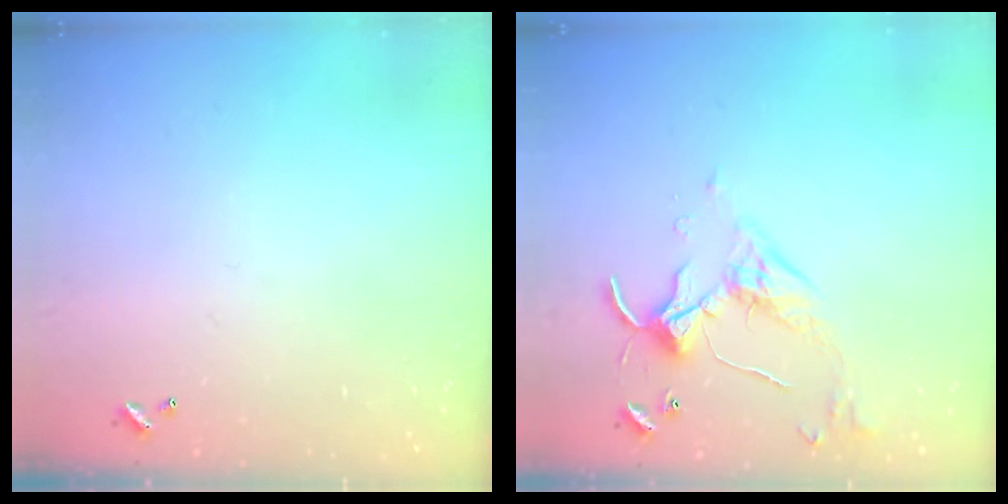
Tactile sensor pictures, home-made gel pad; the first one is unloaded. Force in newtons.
{"total": 3.8, "press": 3.8, "slide": 0.3}